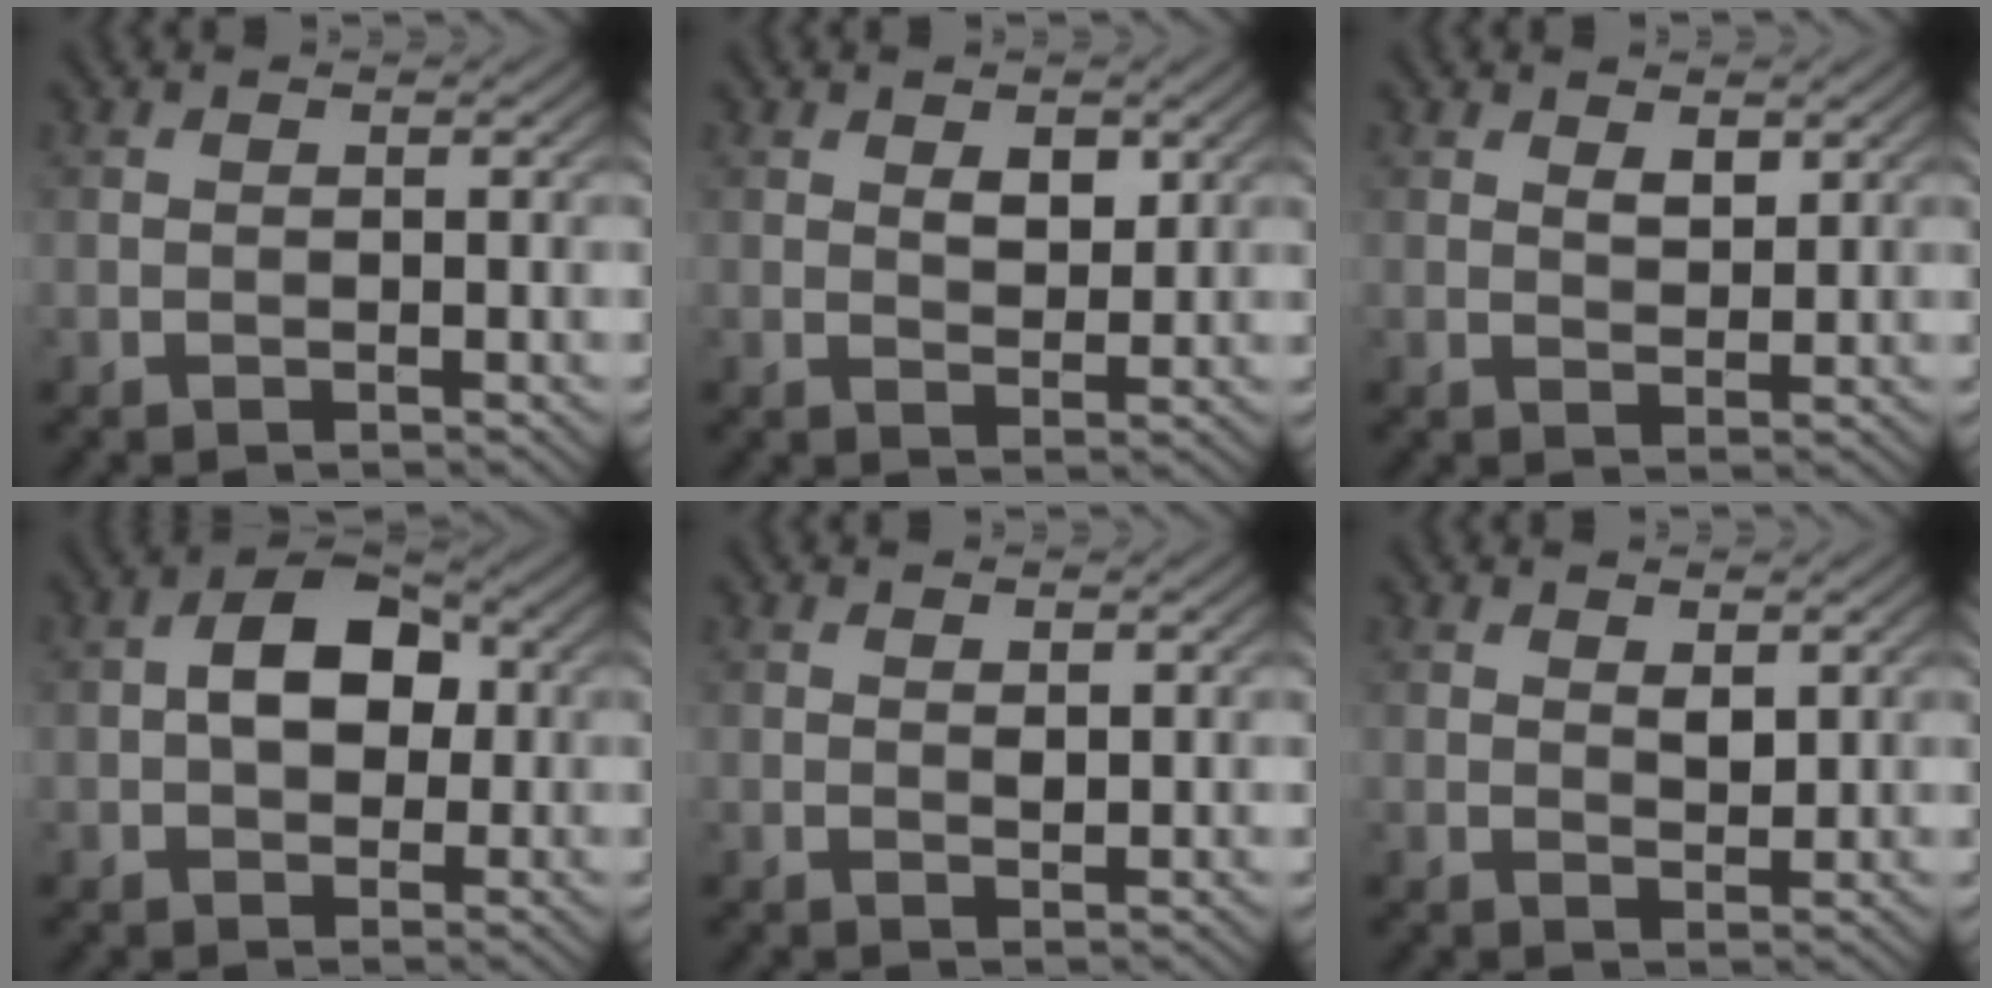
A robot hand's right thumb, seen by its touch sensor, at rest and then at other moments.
{"total": 3.0, "force": [1.3, 1.7, 2.1], "torque": [-0.036, -0.004, 0.024]}
{"total": 2.2, "force": [1.3, 1.1, 1.4], "torque": [-0.024, -0.005, 0.026]}
{"total": 6.4, "force": [0.5, 4.2, 4.7], "torque": [-0.075, 0.008, 0.000]}
{"total": 1.1, "force": [0.6, 0.5, 0.8], "torque": [-0.014, -0.004, 0.011]}
{"total": 1.9, "force": [1.0, 0.9, 1.4], "torque": [-0.025, -0.006, 0.021]}